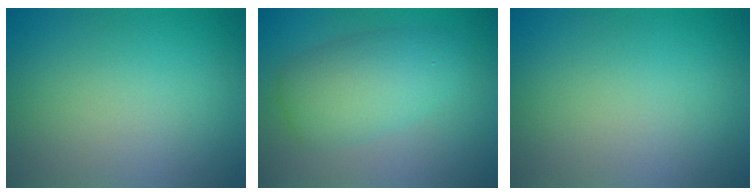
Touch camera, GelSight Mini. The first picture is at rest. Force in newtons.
{"total": 5.0, "press": 5.0, "slide": 0.3}
{"total": 0.0}